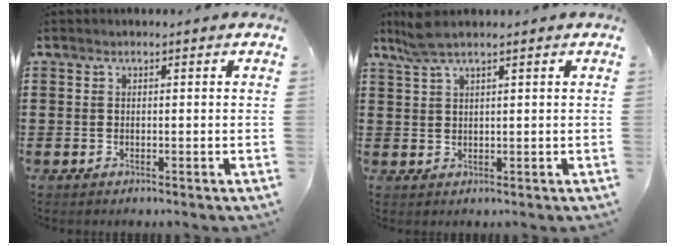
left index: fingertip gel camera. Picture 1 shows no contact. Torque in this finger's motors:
{"motor_torque": [0.37, 0.42, 0.31, 0.05]}